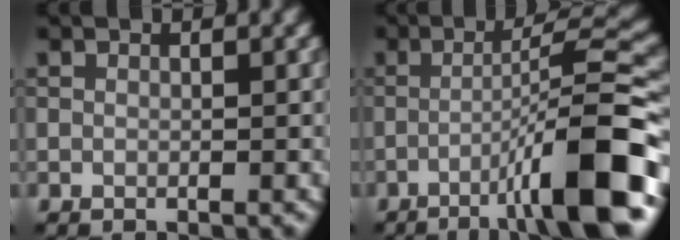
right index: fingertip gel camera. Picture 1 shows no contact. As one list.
[{"total": 10.5, "force": [-4.5, 1.2, 9.4], "torque": [-0.121, 0.025, -0.075]}]